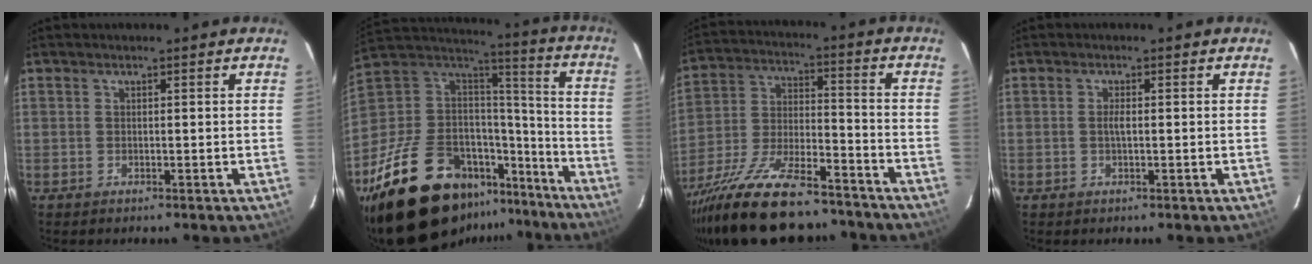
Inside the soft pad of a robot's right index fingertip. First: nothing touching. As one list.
[{"total": 27.7, "force": [-18.8, 13.9, 14.9], "torque": [-0.276, 0.031, -0.293]}, {"total": 24.8, "force": [-19.2, 7.5, 13.6], "torque": [-0.265, -0.038, -0.305]}, {"total": 1.4, "force": [0.0, 0.2, 1.4], "torque": [-0.028, 0.000, -0.002]}]